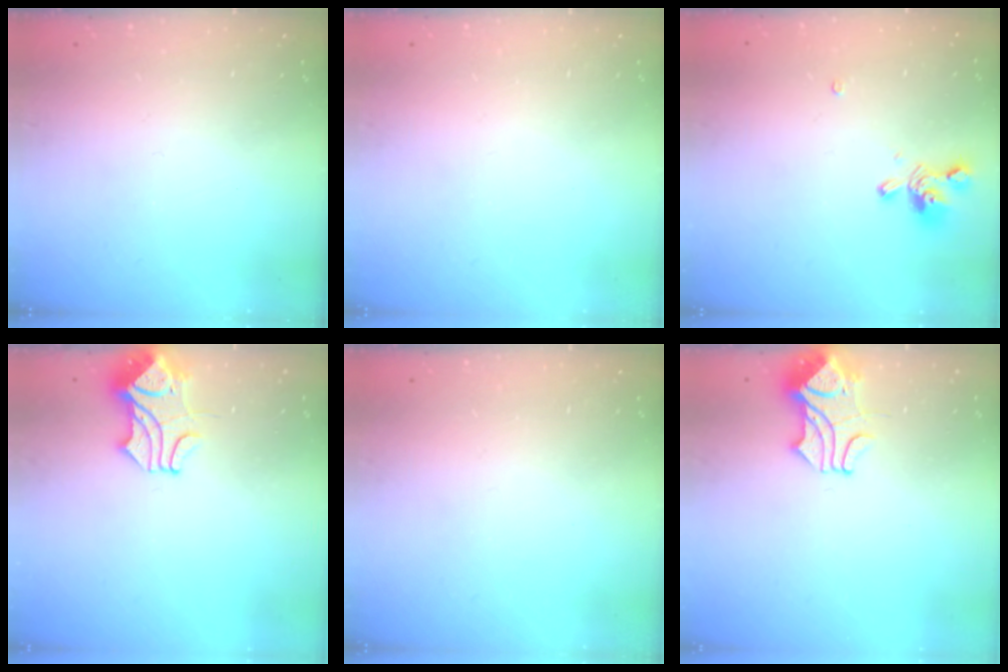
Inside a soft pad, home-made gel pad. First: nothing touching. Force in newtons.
{"total": 0.0}
{"total": 1.9, "press": 1.7, "slide": 1.0}
{"total": 2.1, "press": 1.8, "slide": 1.2}
{"total": 0.0}
{"total": 1.9, "press": 1.5, "slide": 1.1}